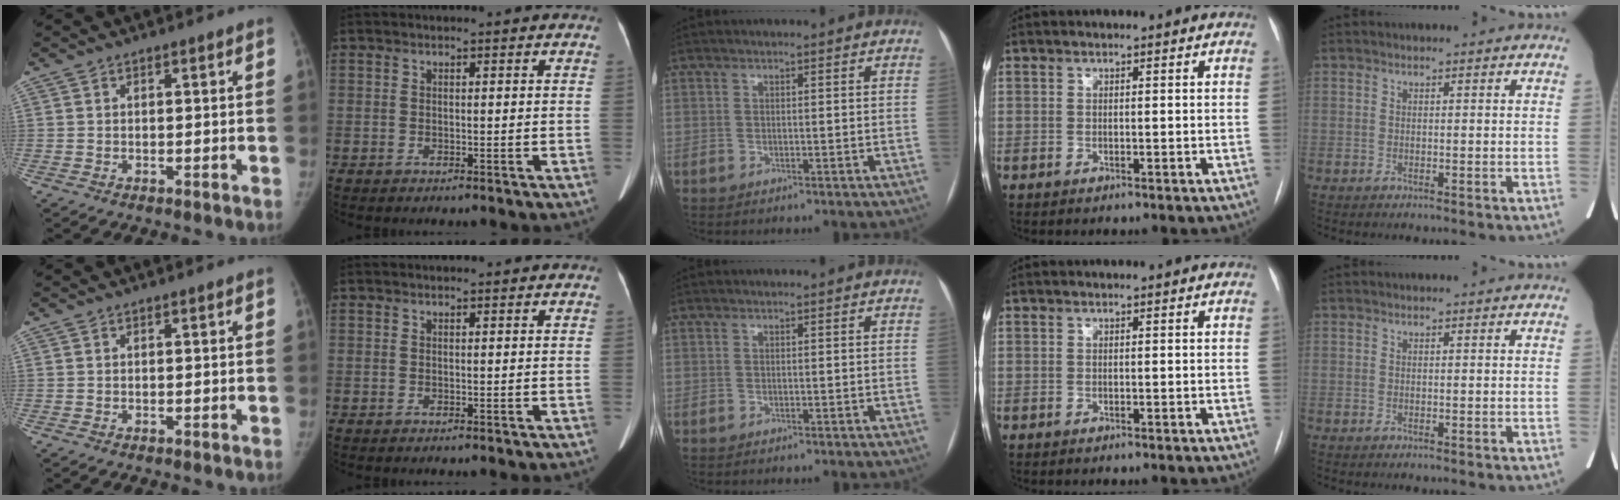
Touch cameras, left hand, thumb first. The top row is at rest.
{}